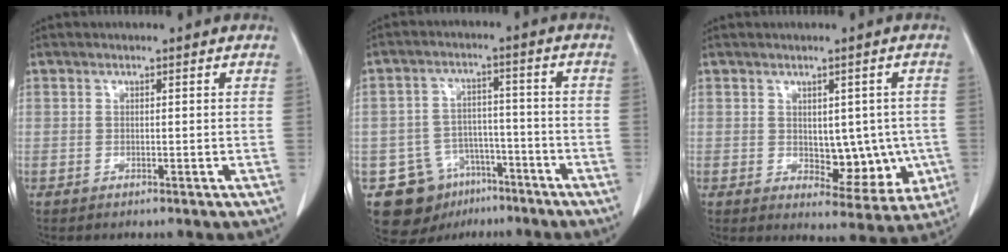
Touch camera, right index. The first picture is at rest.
{"total": 10.8, "force": [-6.3, 8.2, 3.1], "torque": [-0.050, 0.030, -0.089]}
{"total": 7.7, "force": [-0.4, 4.6, 6.1], "torque": [-0.056, 0.001, 0.010]}